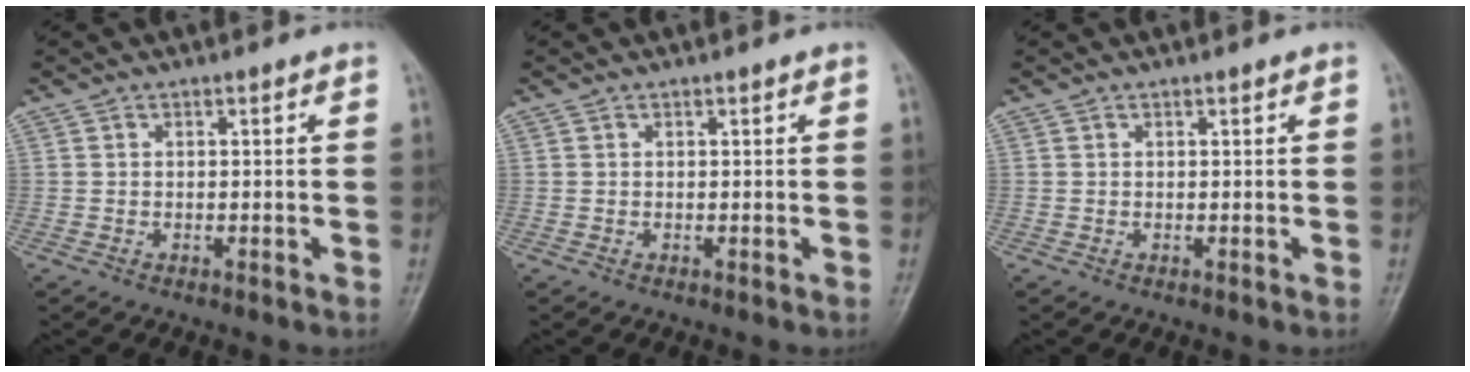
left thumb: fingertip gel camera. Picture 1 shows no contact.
{"total": 0.0}
{"total": 0.0}